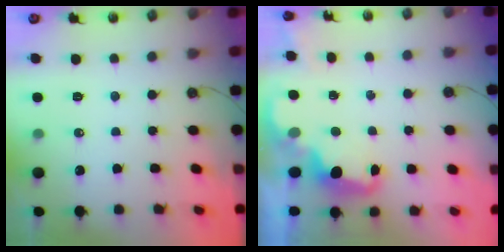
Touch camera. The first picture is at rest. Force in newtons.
{"total": 2.7, "press": 2.6, "slide": 0.7}